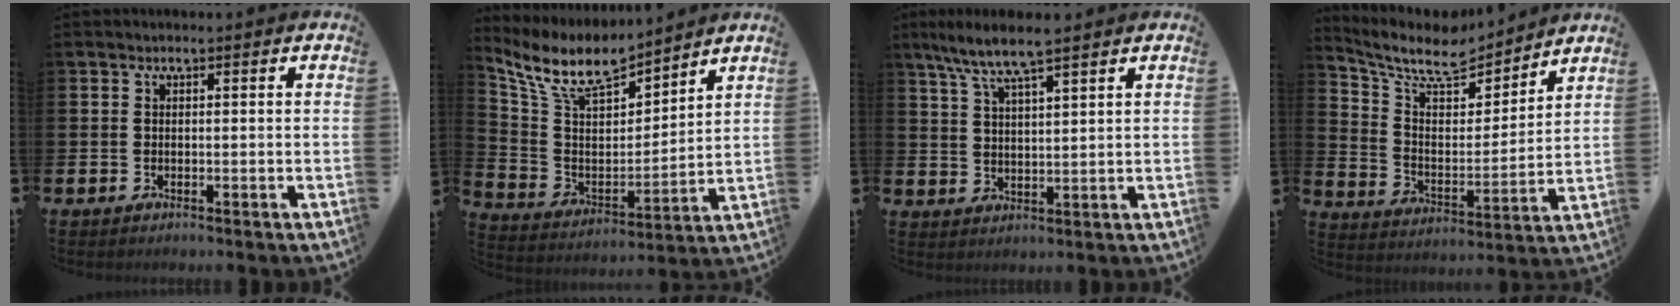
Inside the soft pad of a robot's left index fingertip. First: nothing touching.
{"total": 9.7, "force": [8.5, 3.1, 3.5], "torque": [-0.117, -0.053, 0.151]}
{"total": 6.4, "force": [5.5, 0.4, 3.2], "torque": [-0.084, -0.013, 0.099]}
{"total": 8.8, "force": [7.8, 2.9, 2.9], "torque": [-0.095, -0.055, 0.136]}